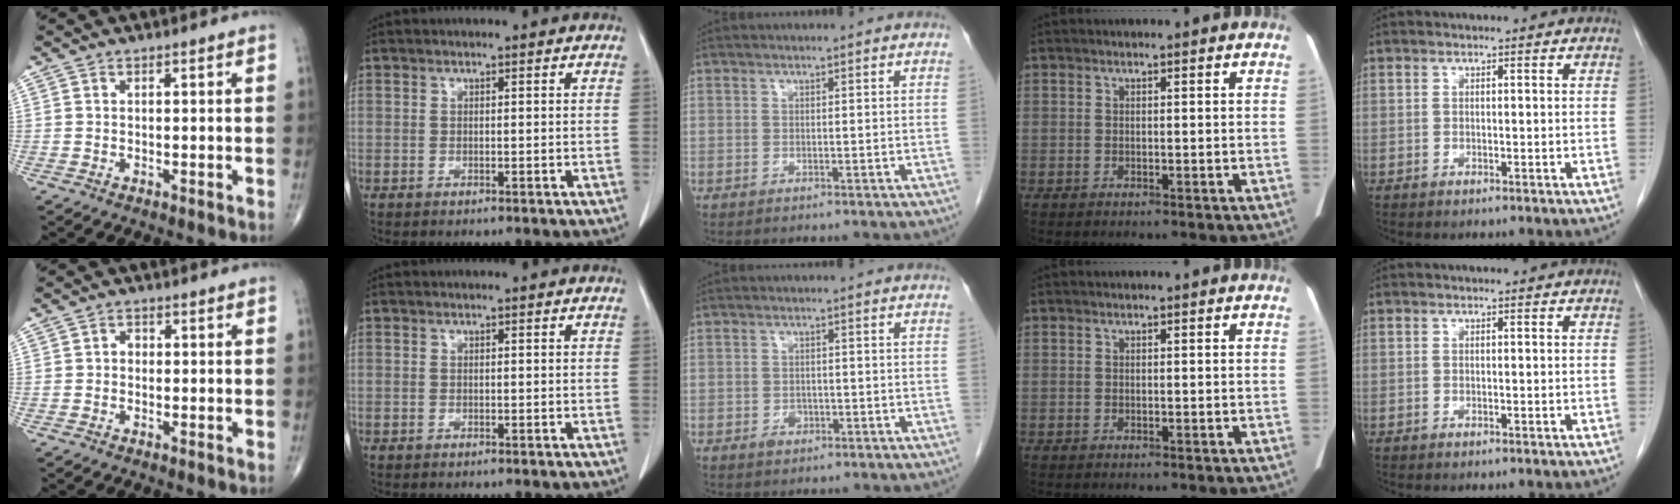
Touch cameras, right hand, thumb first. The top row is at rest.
{"thumb": {"total": 1.5, "force": [-0.1, 1.3, 0.8], "torque": [-0.005, 0.006, -0.005]}, "middle": {"total": 1.7, "force": [-0.8, 1.3, 0.9], "torque": [-0.012, 0.004, -0.008]}}